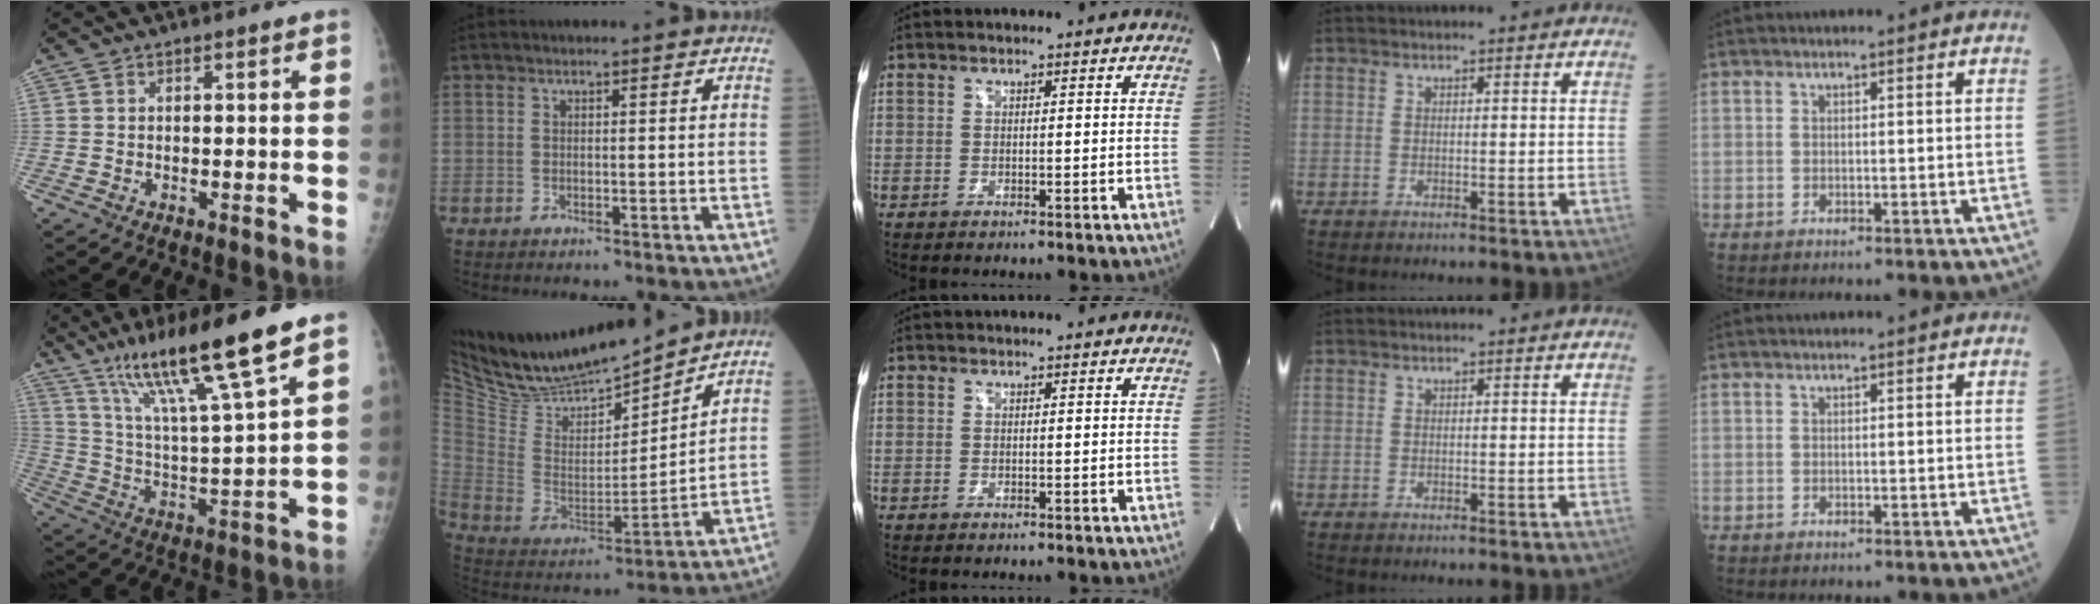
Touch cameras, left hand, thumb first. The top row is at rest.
{"thumb": {"total": 18.6, "force": [12.4, 1.0, 13.8], "torque": [-0.229, -0.057, 0.219]}, "index": {"total": 16.1, "force": [15.3, 1.6, 4.6], "torque": [-0.108, -0.018, 0.289]}}